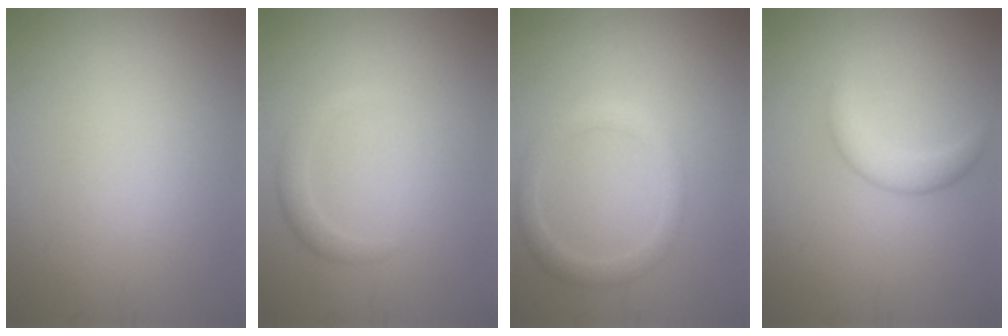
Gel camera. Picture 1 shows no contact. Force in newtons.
{"total": 1.5, "press": 1.5, "slide": 0.1}
{"total": 2.2, "press": 2.2, "slide": 0.1}
{"total": 2.4, "press": 2.4, "slide": 0.1}